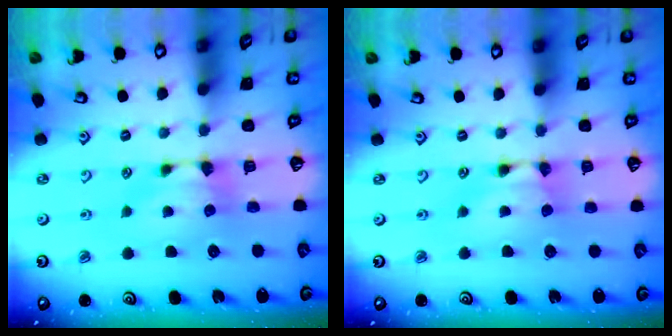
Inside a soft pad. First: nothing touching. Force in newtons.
{"total": 1.6, "press": 1.6, "slide": 0.1}